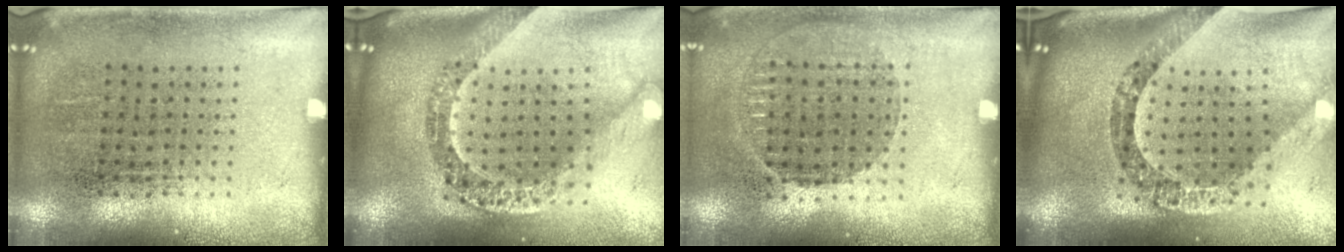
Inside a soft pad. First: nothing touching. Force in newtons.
{"total": 3.0, "press": 2.3, "slide": 2.0}
{"total": 1.0, "press": 1.0, "slide": 0.1}
{"total": 2.8, "press": 2.1, "slide": 1.8}